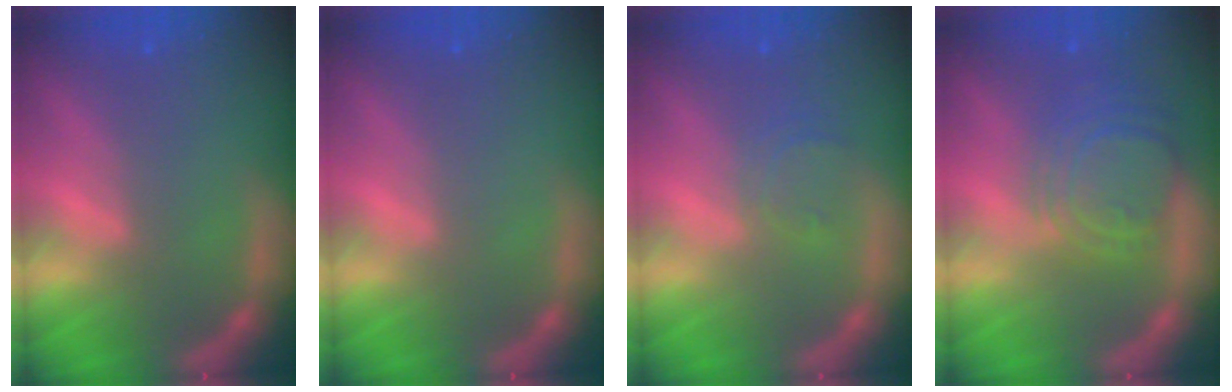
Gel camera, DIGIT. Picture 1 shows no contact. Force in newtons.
{"total": 0.0}
{"total": 2.4}
{"total": 7.6}